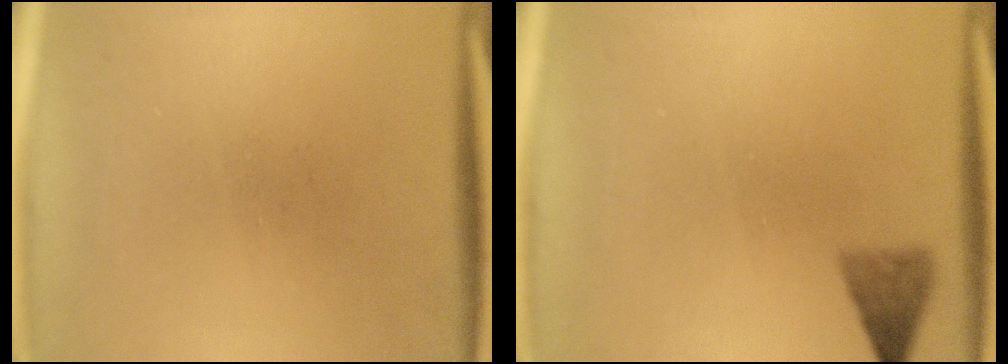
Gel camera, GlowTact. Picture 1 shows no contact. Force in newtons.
{"total": 2.5}